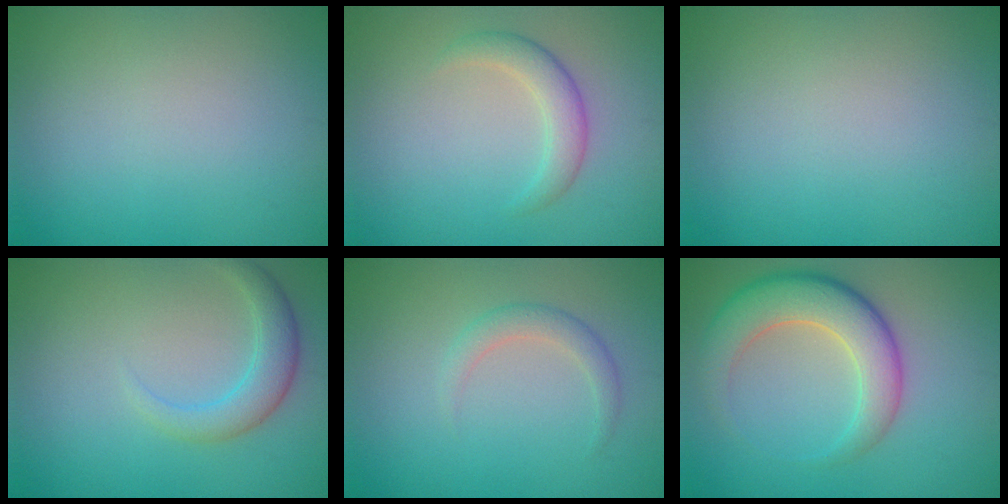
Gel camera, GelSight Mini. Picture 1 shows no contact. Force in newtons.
{"total": 2.4, "press": 2.4, "slide": 0.2}
{"total": 0.0}
{"total": 2.8, "press": 2.8, "slide": 0.2}
{"total": 1.8, "press": 1.7, "slide": 0.1}
{"total": 6.0, "press": 6.0, "slide": 0.2}